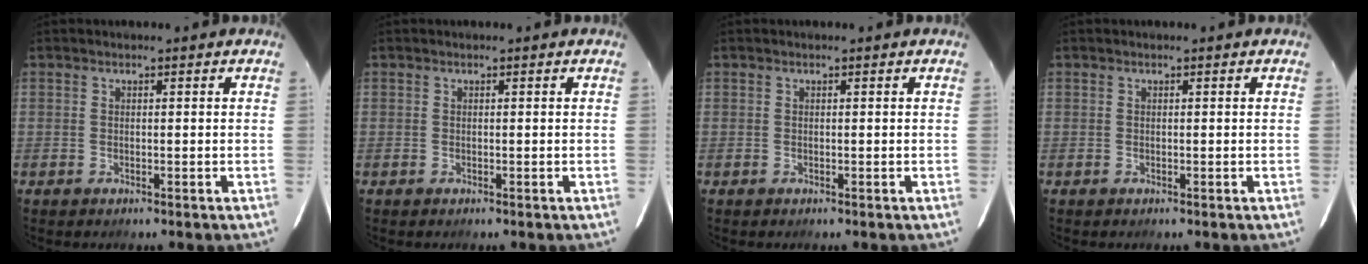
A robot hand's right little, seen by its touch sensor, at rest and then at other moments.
{"total": 0.0}
{"total": 0.0}
{"total": 0.0}